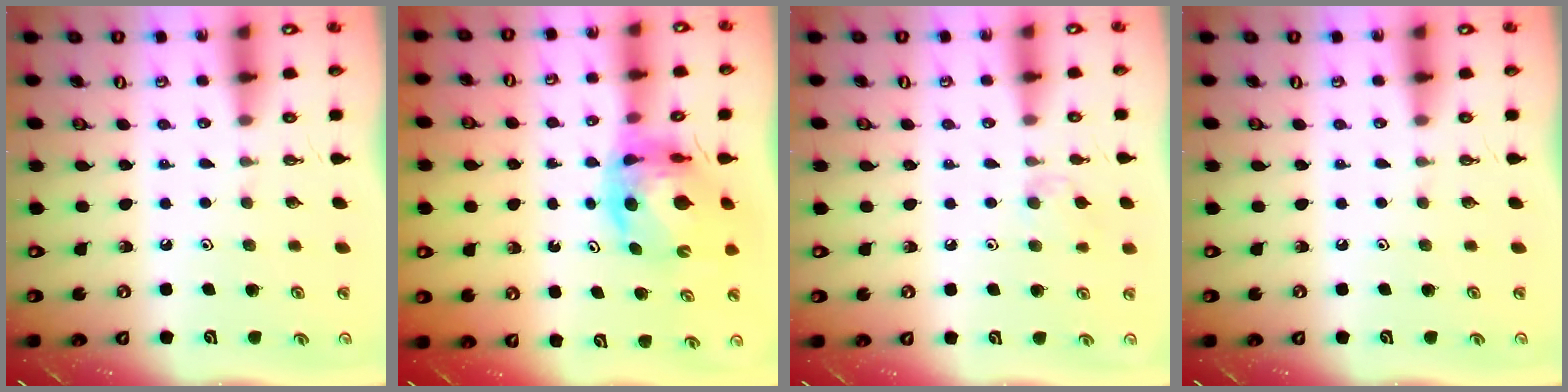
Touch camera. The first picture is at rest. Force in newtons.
{"total": 11.1, "press": 11.1, "slide": 1.2}
{"total": 6.1, "press": 6.0, "slide": 0.9}
{"total": 0.0}